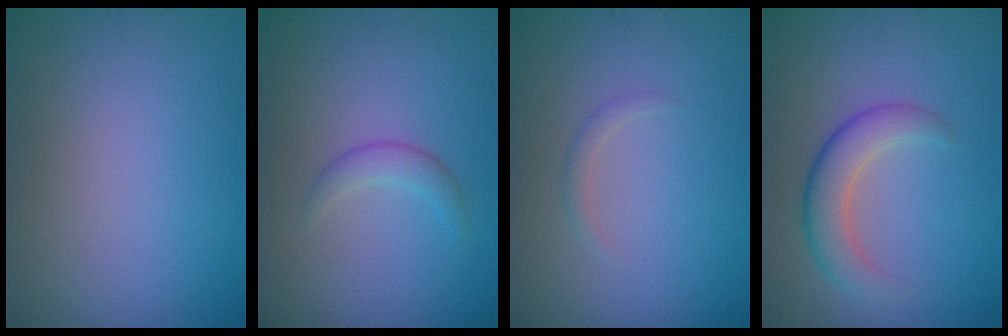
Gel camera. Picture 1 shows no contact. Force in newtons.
{"total": 1.7, "press": 1.7, "slide": 0.2}
{"total": 0.8, "press": 0.8, "slide": 0.1}
{"total": 3.8, "press": 3.8, "slide": 0.1}